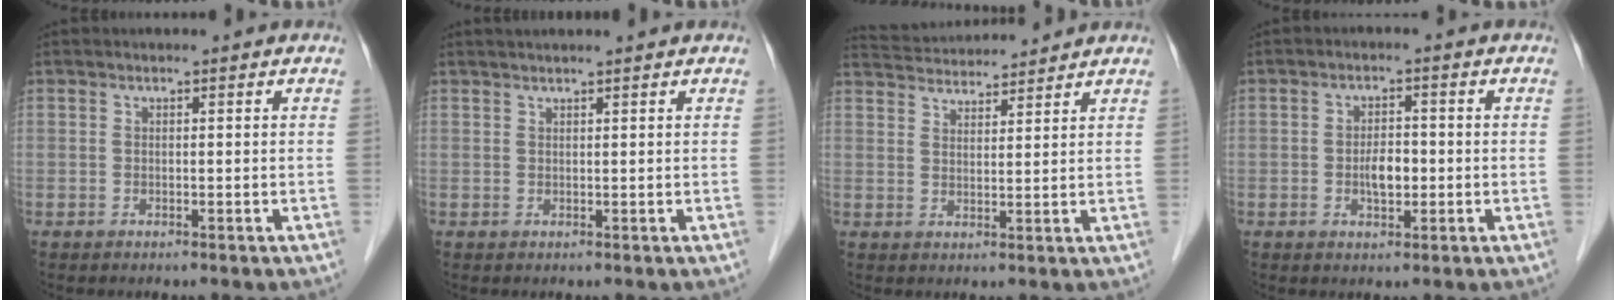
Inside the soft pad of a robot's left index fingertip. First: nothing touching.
{"total": 3.5, "force": [3.0, -0.3, 1.7], "torque": [-0.017, 0.024, 0.045]}
{"total": 8.6, "force": [8.4, 0.5, 1.7], "torque": [-0.040, 0.028, 0.134]}
{"total": 3.8, "force": [-1.1, 1.8, 3.2], "torque": [-0.057, 0.000, -0.019]}